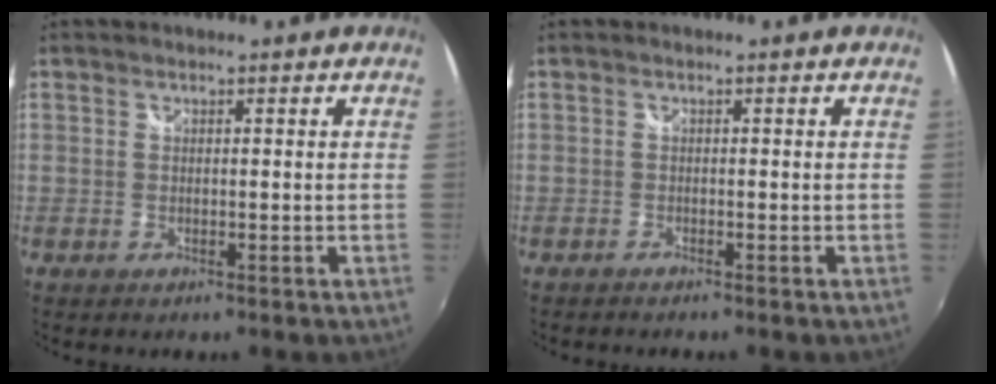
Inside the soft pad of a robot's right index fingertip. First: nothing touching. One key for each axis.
{"total": 0.8, "fx": -0.8, "fy": 0.1, "fz": 0.1, "tx": -0.005, "ty": -0.006, "tz": -0.016}